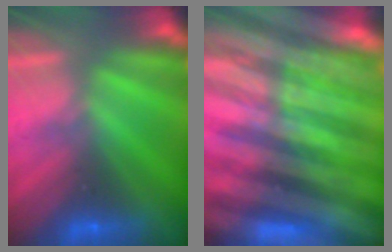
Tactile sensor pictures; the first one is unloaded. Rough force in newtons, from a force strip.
{"total": 6.8}